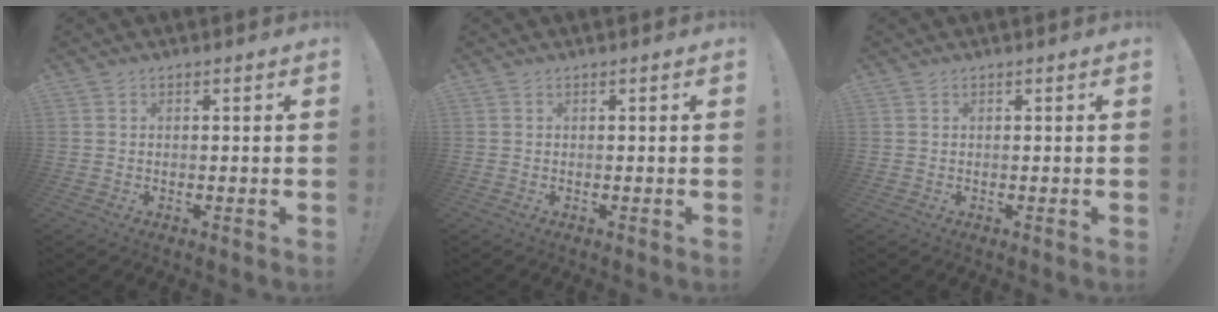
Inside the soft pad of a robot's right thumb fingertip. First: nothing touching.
{"total": 0.0}
{"total": 0.0}